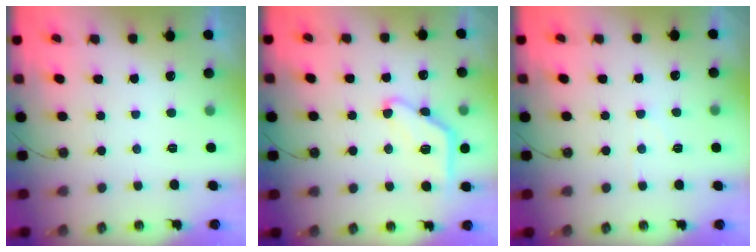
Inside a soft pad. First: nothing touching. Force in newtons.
{"total": 11.7, "press": 11.7, "slide": 0.7}
{"total": 4.1, "press": 4.1, "slide": 0.6}